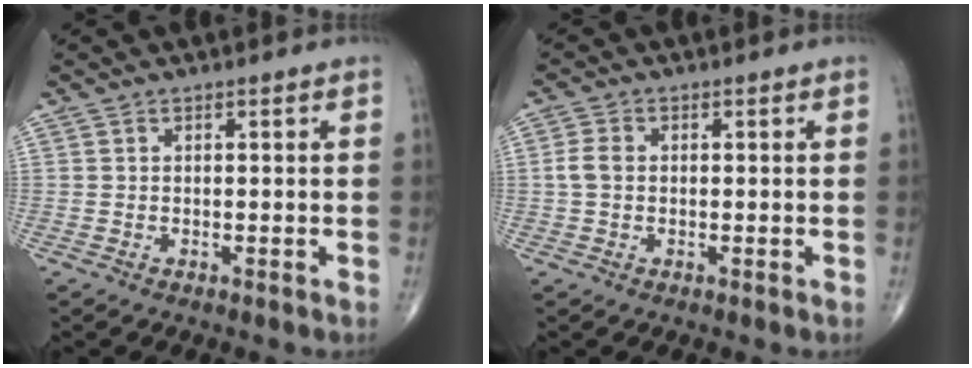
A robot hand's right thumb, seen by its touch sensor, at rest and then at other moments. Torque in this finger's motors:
{"motor_torque": [-0.11, 0.12, 0.23, -0.10, 0.04]}